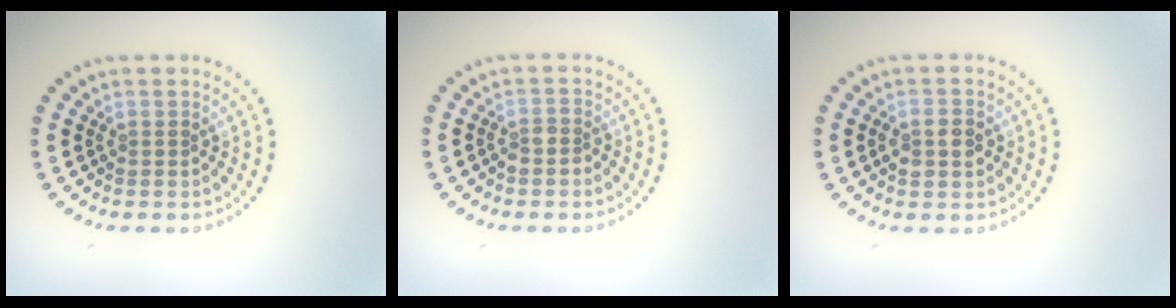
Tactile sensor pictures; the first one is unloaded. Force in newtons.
{"total": 1.4, "press": 1.2, "slide": 0.8}
{"total": 2.7, "press": 2.7, "slide": 0.1}